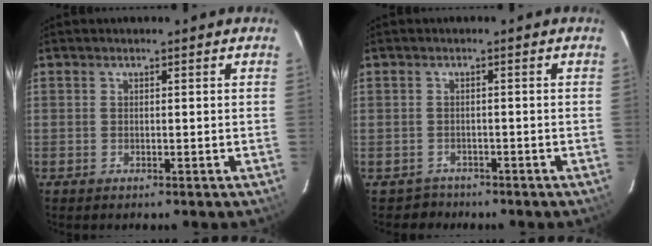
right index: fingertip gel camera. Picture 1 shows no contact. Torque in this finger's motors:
{"motor_torque": [-0.97, -0.33, -0.78, -0.21]}